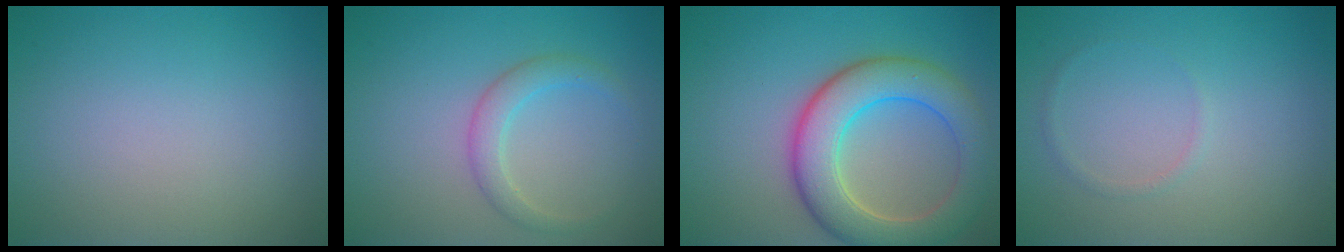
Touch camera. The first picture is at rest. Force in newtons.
{"total": 2.3, "press": 2.2, "slide": 0.3}
{"total": 7.7, "press": 7.7, "slide": 0.5}
{"total": 0.6, "press": 0.6, "slide": 0.1}